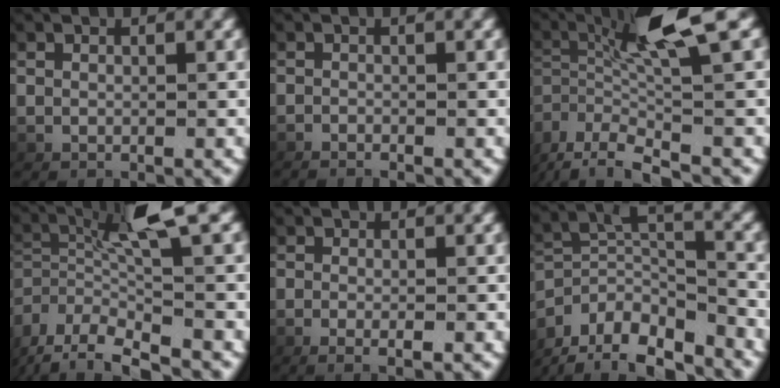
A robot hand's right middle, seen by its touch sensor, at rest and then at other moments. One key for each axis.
{"total": 1.4, "fx": -1.4, "fy": 0.1, "fz": 0.3, "tx": -0.010, "ty": 0.001, "tz": -0.025}
{"total": 8.0, "fx": 1.5, "fy": 2.7, "fz": 7.4, "tx": -0.148, "ty": 0.012, "tz": 0.028}
{"total": 7.2, "fx": 0.3, "fy": 3.1, "fz": 6.5, "tx": -0.122, "ty": 0.011, "tz": 0.003}
{"total": 1.9, "fx": -1.1, "fy": 0.6, "fz": 1.4, "tx": -0.040, "ty": -0.005, "tz": -0.016}
{"total": 9.7, "fx": -4.6, "fy": 6.5, "fz": 5.5, "tx": -0.117, "ty": -0.040, "tz": -0.061}